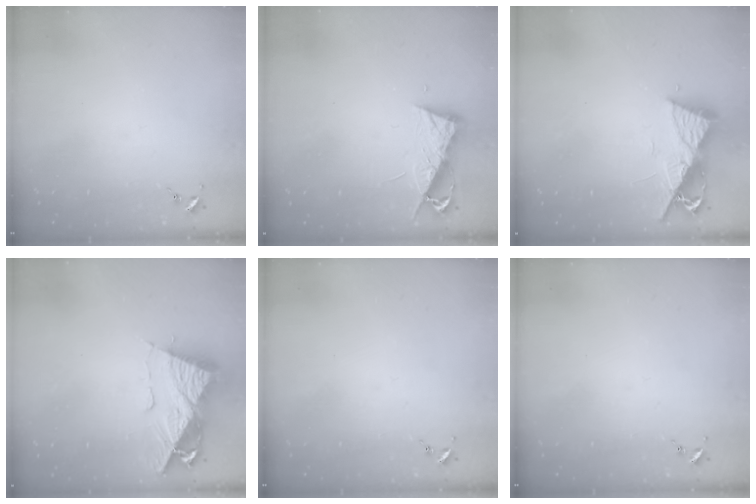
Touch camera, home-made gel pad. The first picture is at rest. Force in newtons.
{"total": 8.3, "press": 8.2, "slide": 0.8}
{"total": 9.2, "press": 9.1, "slide": 0.9}
{"total": 11.4, "press": 11.3, "slide": 1.2}
{"total": 0.0}
{"total": 0.0}